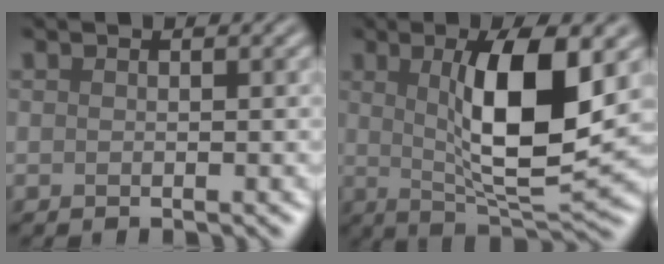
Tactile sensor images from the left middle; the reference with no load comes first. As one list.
[{"total": 9.2, "force": [1.7, 2.5, 8.7], "torque": [-0.136, -0.007, 0.035]}]